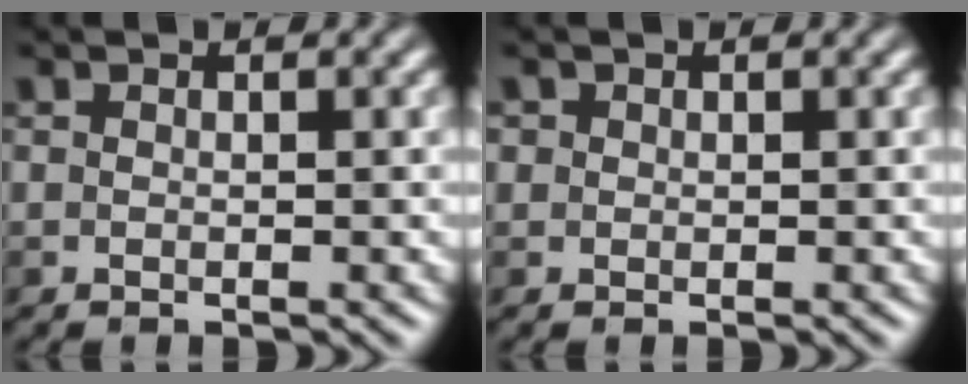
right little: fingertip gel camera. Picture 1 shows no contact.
{"total": 1.4, "force": [0.8, 1.1, 0.5], "torque": [-0.001, 0.011, 0.004]}